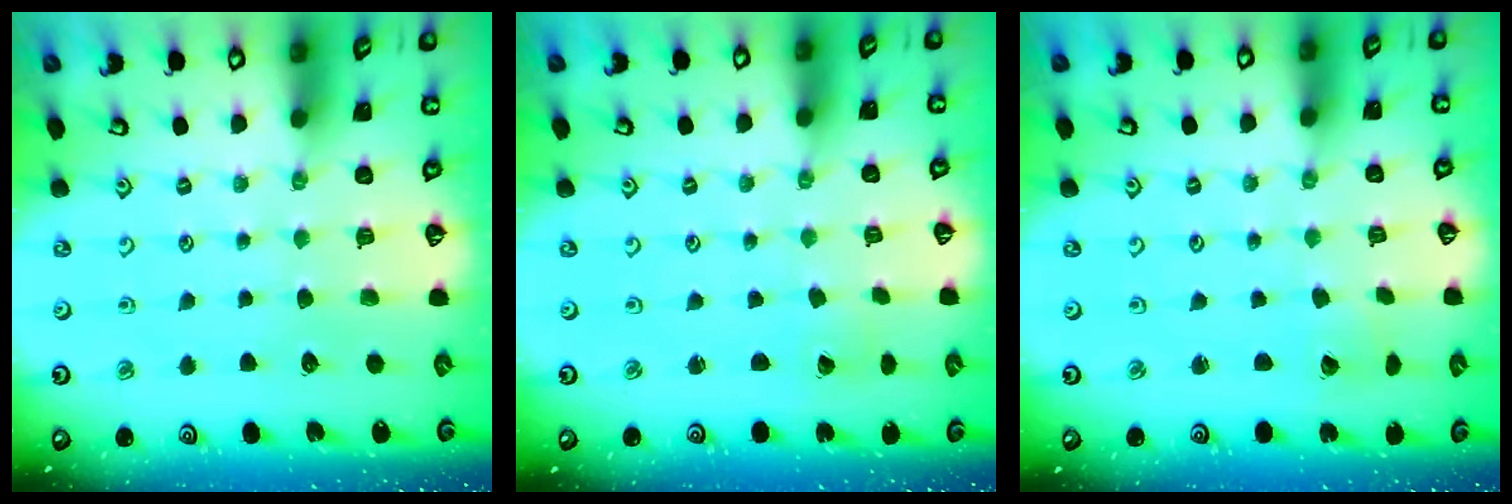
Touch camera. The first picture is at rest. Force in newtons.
{"total": 0.0}
{"total": 1.7, "press": 1.7, "slide": 0.2}